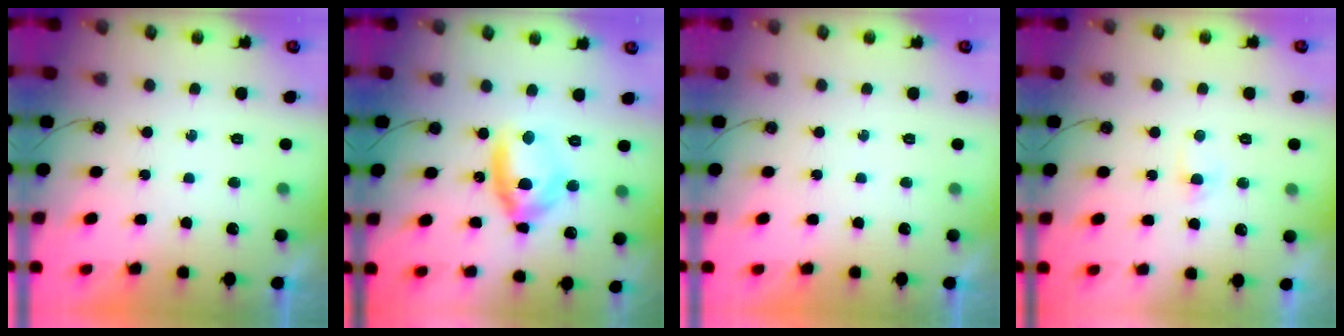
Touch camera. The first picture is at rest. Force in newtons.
{"total": 11.2, "press": 11.1, "slide": 1.0}
{"total": 0.0}
{"total": 2.5, "press": 2.5, "slide": 0.4}